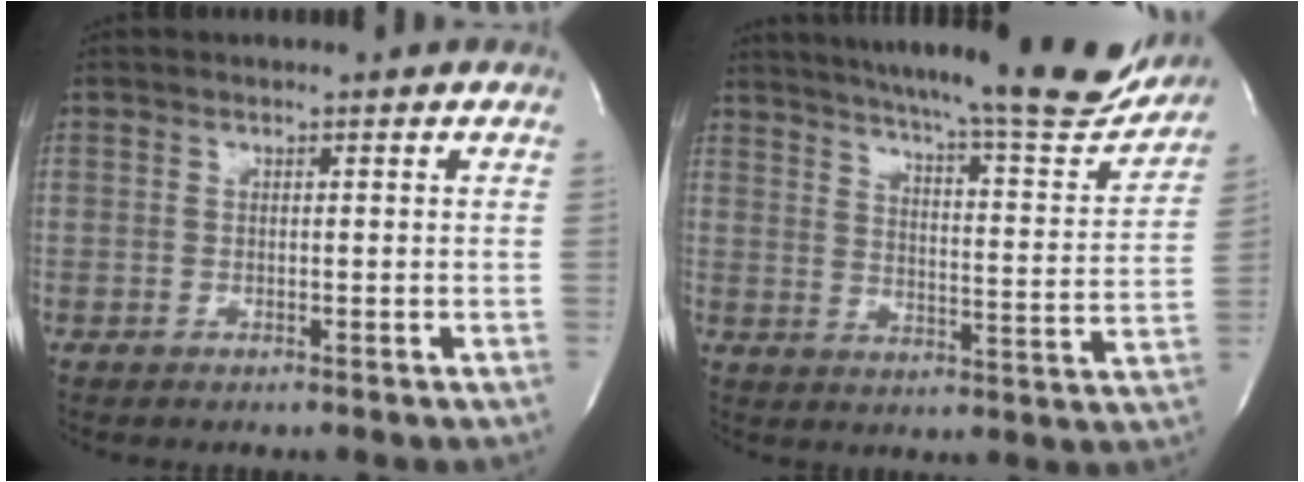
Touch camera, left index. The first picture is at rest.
{"total": 23.6, "force": [21.3, 2.0, 10.1], "torque": [-0.158, -0.063, 0.270]}